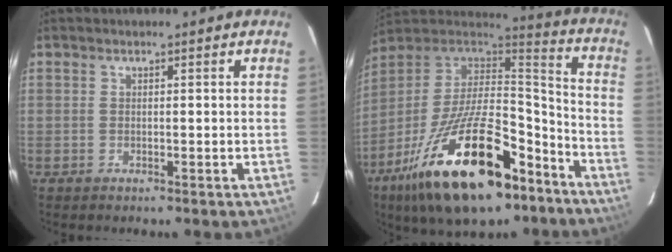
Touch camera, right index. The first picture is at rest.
{"total": 28.8, "force": [-16.1, 12.2, 20.6], "torque": [-0.377, -0.015, -0.251]}